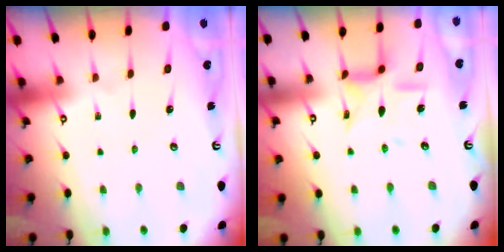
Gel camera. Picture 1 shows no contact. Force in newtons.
{"total": 10.8, "press": 10.7, "slide": 0.9}